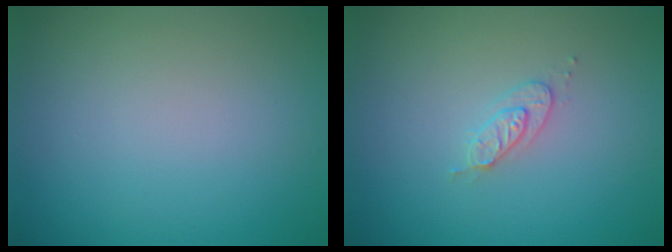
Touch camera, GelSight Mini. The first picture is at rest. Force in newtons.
{"total": 1.7, "press": 1.6, "slide": 0.2}